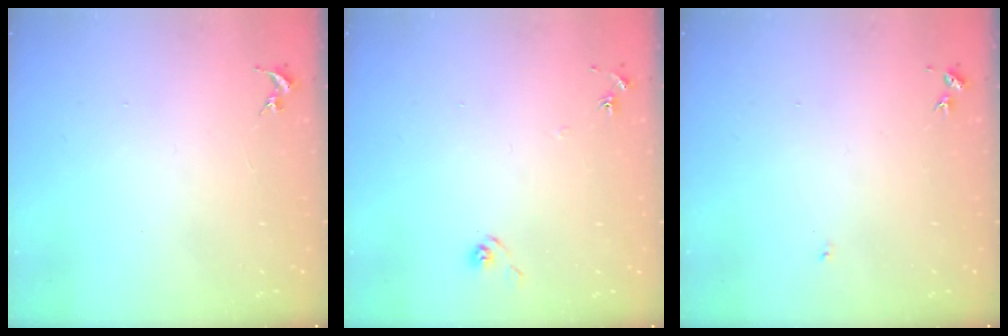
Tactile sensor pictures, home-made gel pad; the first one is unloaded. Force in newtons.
{"total": 5.4, "press": 5.4, "slide": 0.5}
{"total": 3.5, "press": 3.4, "slide": 0.4}